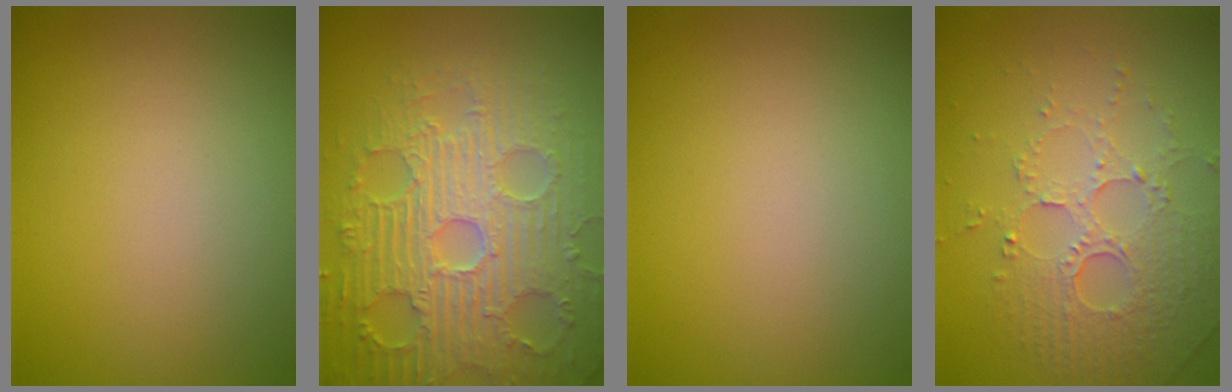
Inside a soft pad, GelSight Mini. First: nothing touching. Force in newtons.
{"total": 9.1, "press": 6.7, "slide": 6.2}
{"total": 0.0}
{"total": 5.1, "press": 3.5, "slide": 3.7}